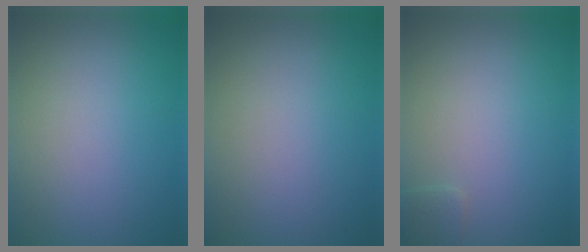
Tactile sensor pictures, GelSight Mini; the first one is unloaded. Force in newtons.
{"total": 0.0}
{"total": 0.8, "press": 0.8, "slide": 0.0}